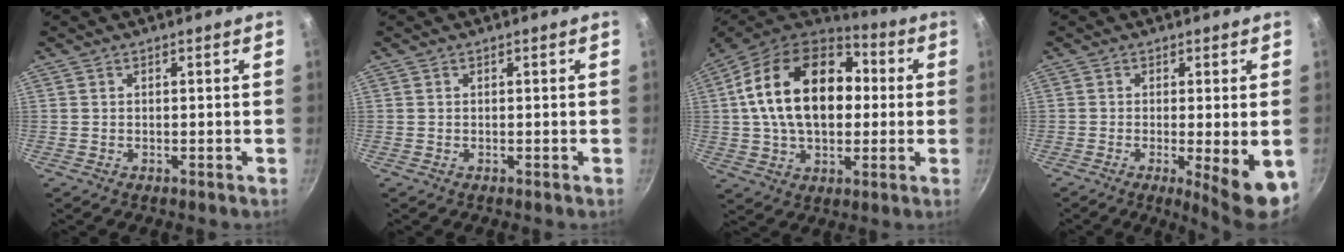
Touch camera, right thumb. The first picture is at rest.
{"total": 0.0}
{"total": 23.3, "force": [3.0, 15.3, 17.2], "torque": [-0.269, 0.030, 0.039]}
{"total": 8.6, "force": [-2.1, 1.6, 8.2], "torque": [-0.106, -0.010, -0.022]}